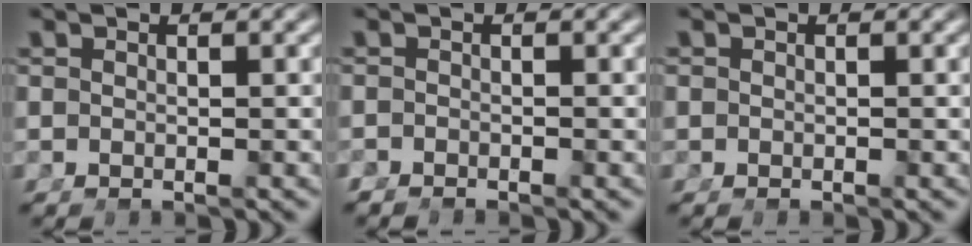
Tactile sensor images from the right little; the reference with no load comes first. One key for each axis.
{"total": 1.1, "fx": -1.1, "fy": -0.1, "fz": -0.1, "tx": 0.002, "ty": -0.011, "tz": -0.015}
{"total": 0.6, "fx": -0.2, "fy": 0.6, "fz": 0.0, "tx": -0.005, "ty": -0.008, "tz": 0.000}